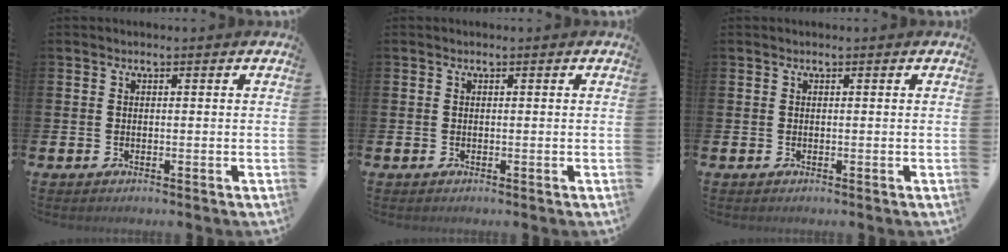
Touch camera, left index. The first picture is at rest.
{"total": 0.0}
{"total": 0.0}